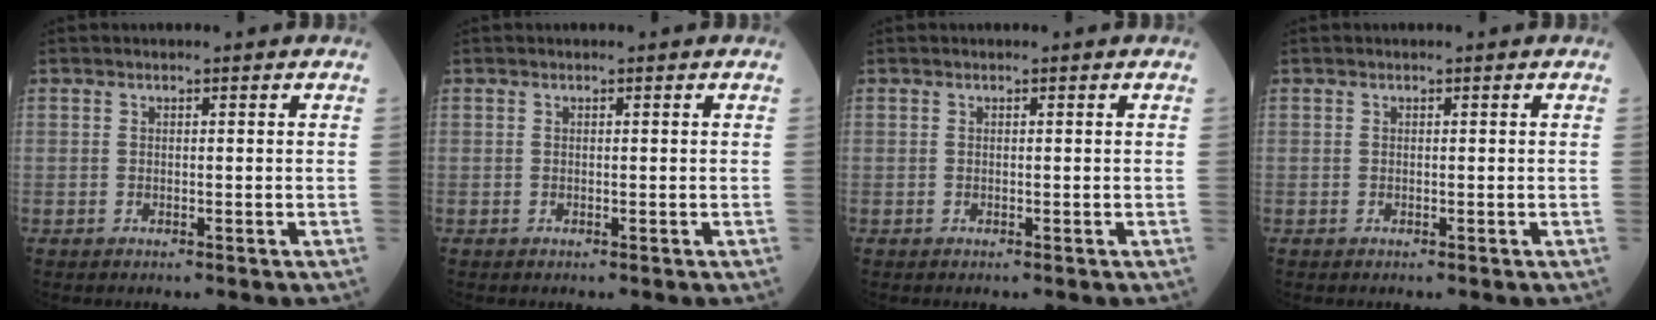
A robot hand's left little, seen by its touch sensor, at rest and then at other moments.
{"total": 0.0}
{"total": 0.0}
{"total": 0.0}